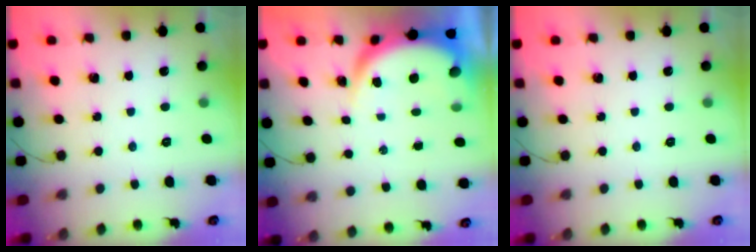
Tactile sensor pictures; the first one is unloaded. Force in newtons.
{"total": 7.3, "press": 7.3, "slide": 0.8}
{"total": 0.0}